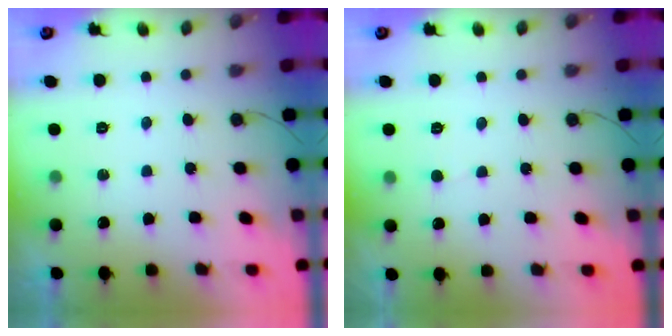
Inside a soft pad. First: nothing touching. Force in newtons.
{"total": 2.4, "press": 2.4, "slide": 0.3}